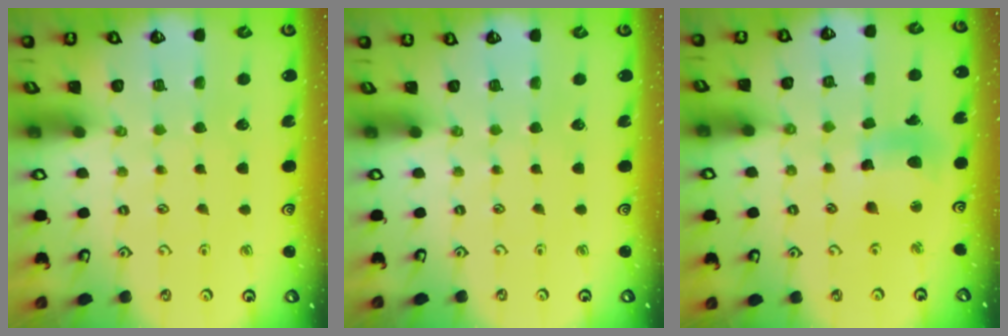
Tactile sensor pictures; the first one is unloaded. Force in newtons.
{"total": 0.0}
{"total": 11.6, "press": 11.5, "slide": 1.5}